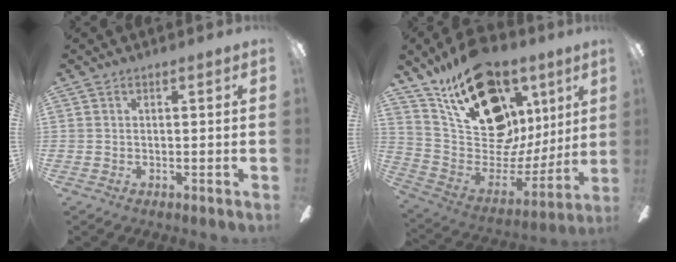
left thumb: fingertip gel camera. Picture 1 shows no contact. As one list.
[{"total": 24.6, "force": [14.5, 14.5, 13.5], "torque": [-0.210, -0.084, 0.275]}]